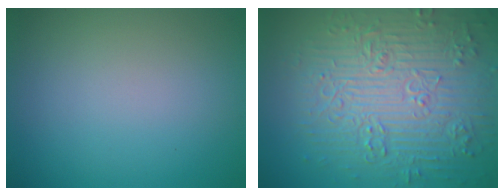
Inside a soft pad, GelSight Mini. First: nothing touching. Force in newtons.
{"total": 9.1, "press": 6.6, "slide": 6.3}